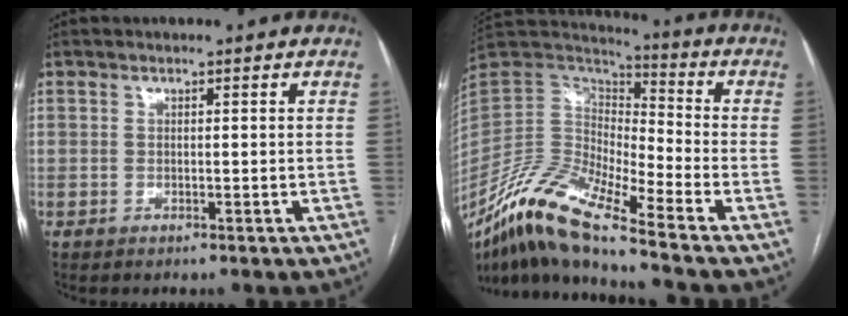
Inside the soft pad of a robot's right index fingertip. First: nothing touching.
{"total": 15.5, "force": [-11.2, 1.5, 10.6], "torque": [-0.216, -0.002, -0.215]}